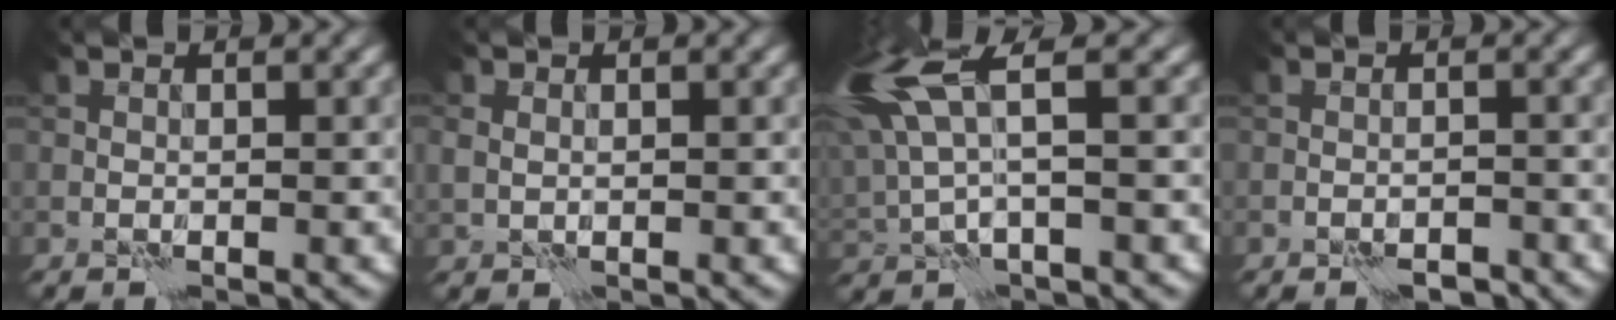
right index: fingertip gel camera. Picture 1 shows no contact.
{"total": 1.2, "force": [0.4, 1.0, 0.5], "torque": [-0.013, 0.004, 0.010]}
{"total": 7.7, "force": [3.2, 2.3, 6.6], "torque": [-0.167, 0.019, 0.064]}
{"total": 2.4, "force": [-2.1, 0.7, 1.0], "torque": [-0.013, 0.006, -0.029]}